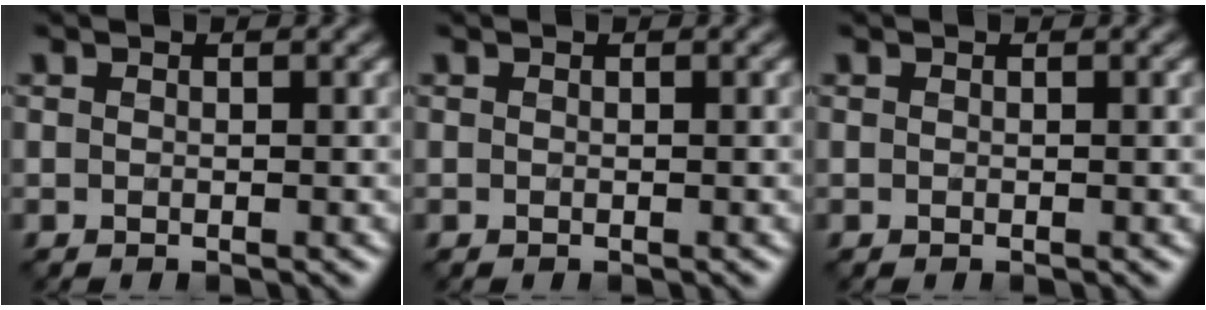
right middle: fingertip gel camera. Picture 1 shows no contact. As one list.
[{"total": 0.0}, {"total": 0.0}]